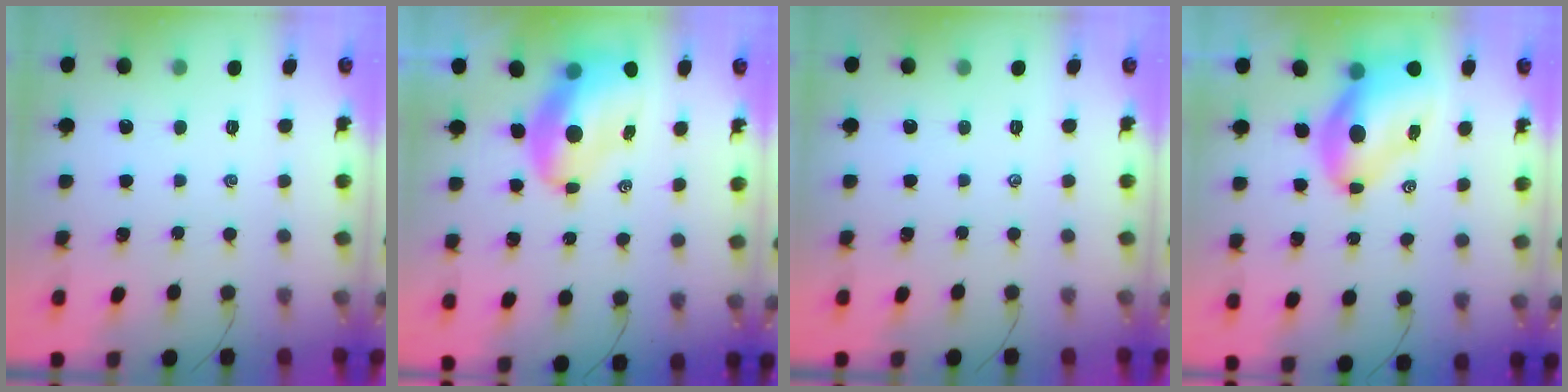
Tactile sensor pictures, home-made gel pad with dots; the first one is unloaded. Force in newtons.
{"total": 9.4, "press": 9.1, "slide": 2.6}
{"total": 0.0}
{"total": 10.4, "press": 9.9, "slide": 3.1}